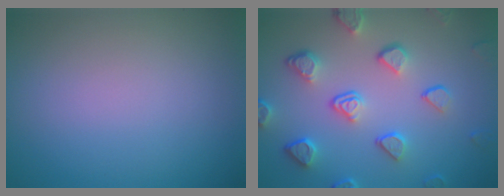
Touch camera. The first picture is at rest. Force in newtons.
{"total": 5.2, "press": 4.0, "slide": 3.3}